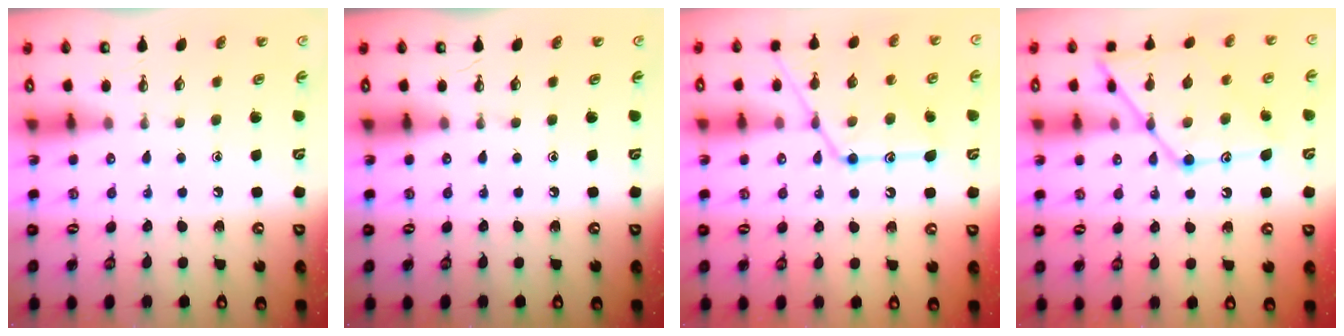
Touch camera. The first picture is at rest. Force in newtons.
{"total": 0.0}
{"total": 17.5, "press": 17.5, "slide": 1.5}
{"total": 17.2, "press": 17.2, "slide": 1.4}